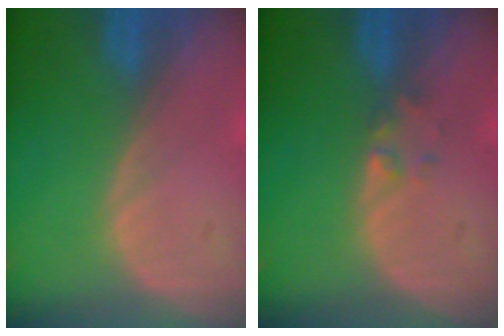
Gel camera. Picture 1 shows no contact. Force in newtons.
{"total": 1.4, "press": 1.3, "slide": 0.2}